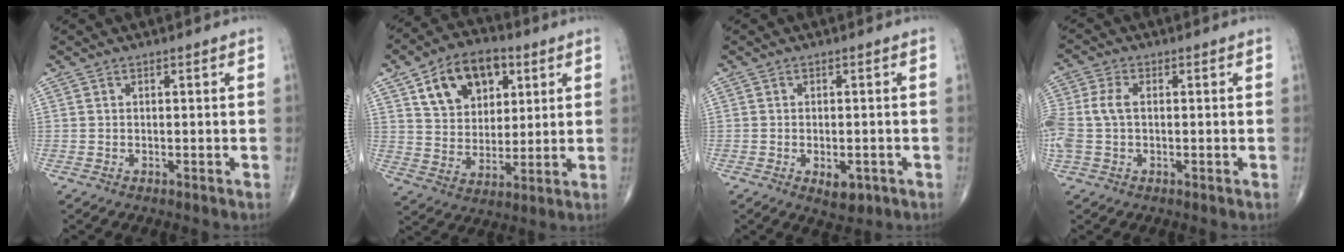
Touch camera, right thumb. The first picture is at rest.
{"total": 14.7, "force": [6.3, 9.9, 8.9], "torque": [-0.110, -0.014, 0.109]}
{"total": 4.0, "force": [-1.5, 2.1, 3.0], "torque": [-0.036, 0.001, -0.013]}
{"total": 6.7, "force": [-0.1, 4.1, 5.3], "torque": [-0.149, 0.013, -0.002]}